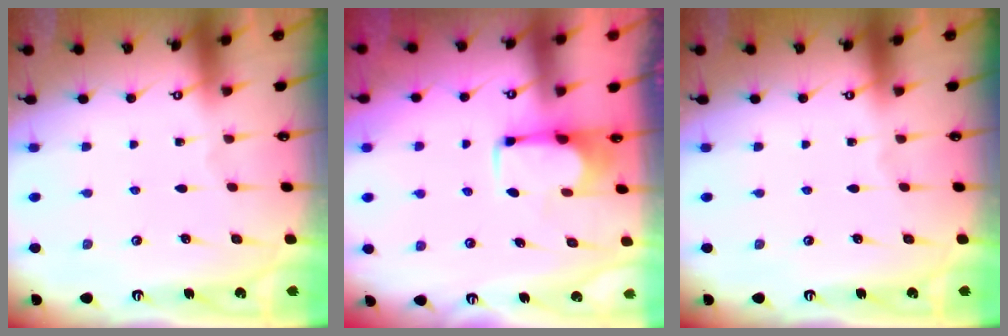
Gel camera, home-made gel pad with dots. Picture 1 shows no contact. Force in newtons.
{"total": 1.9, "press": 1.8, "slide": 0.8}
{"total": 0.0}